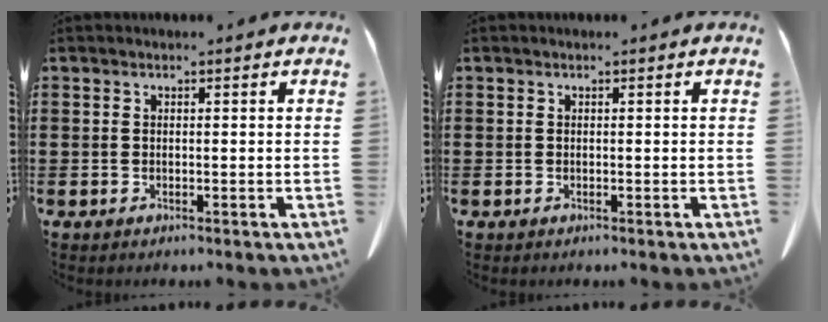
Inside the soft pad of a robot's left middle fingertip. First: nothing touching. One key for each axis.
{"total": 0.0}